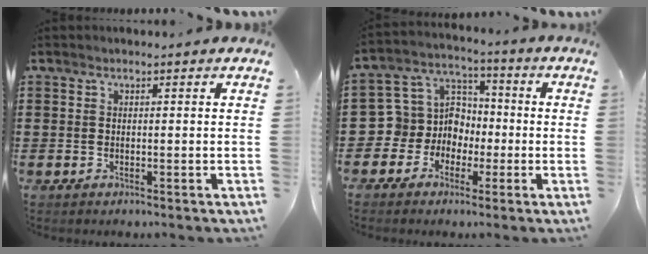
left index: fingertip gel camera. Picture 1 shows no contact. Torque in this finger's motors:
{"motor_torque": [0.98, 0.88, 0.30, 0.02]}